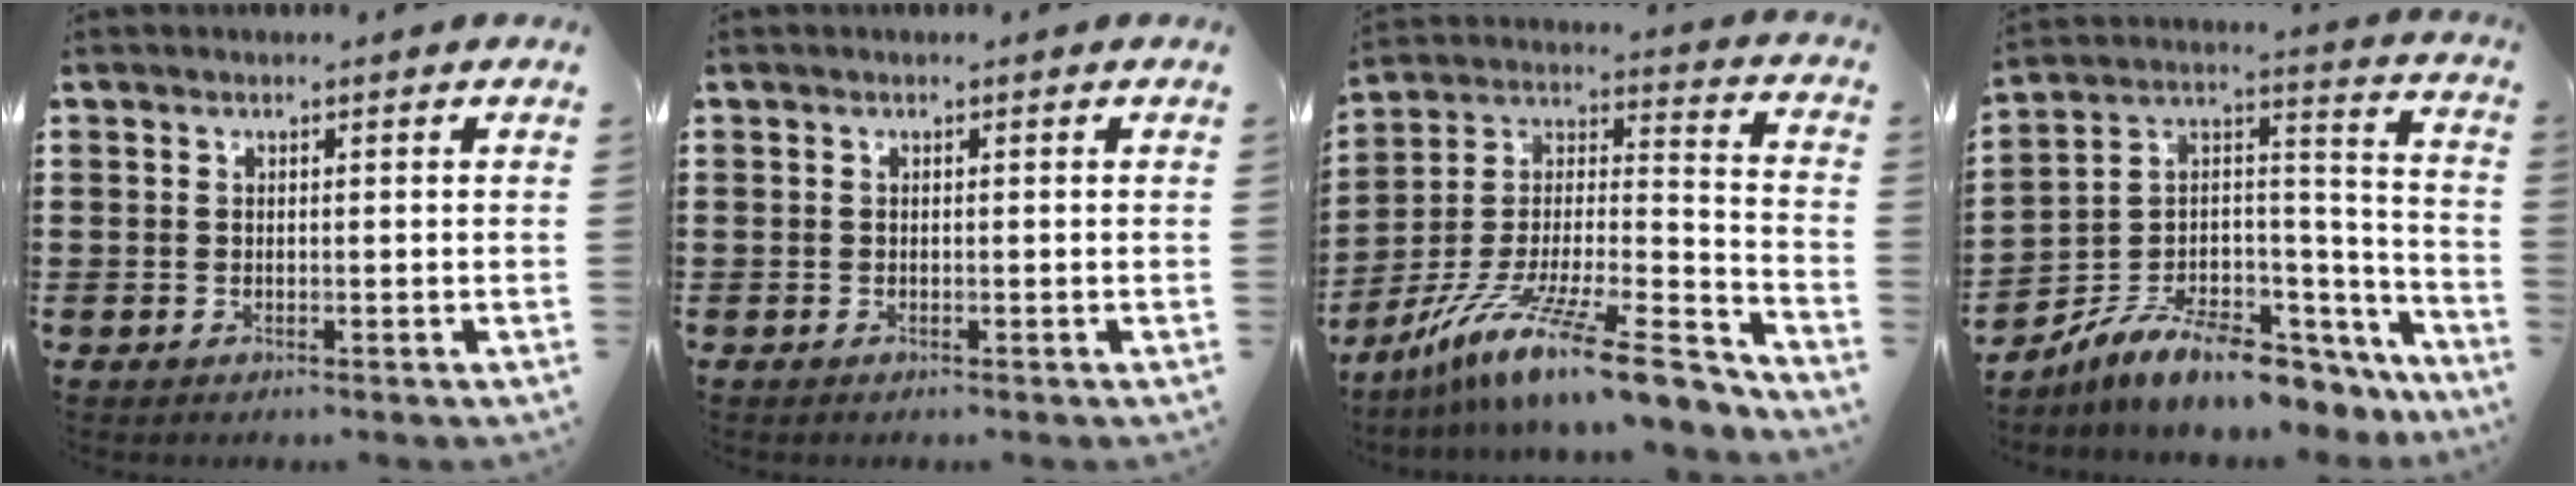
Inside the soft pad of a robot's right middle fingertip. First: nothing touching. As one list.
[{"total": 0.0}, {"total": 16.4, "force": [-12.1, 1.3, 11.0], "torque": [-0.208, 0.019, -0.222]}, {"total": 8.3, "force": [-6.8, 2.3, 4.1], "torque": [-0.094, -0.003, -0.138]}]